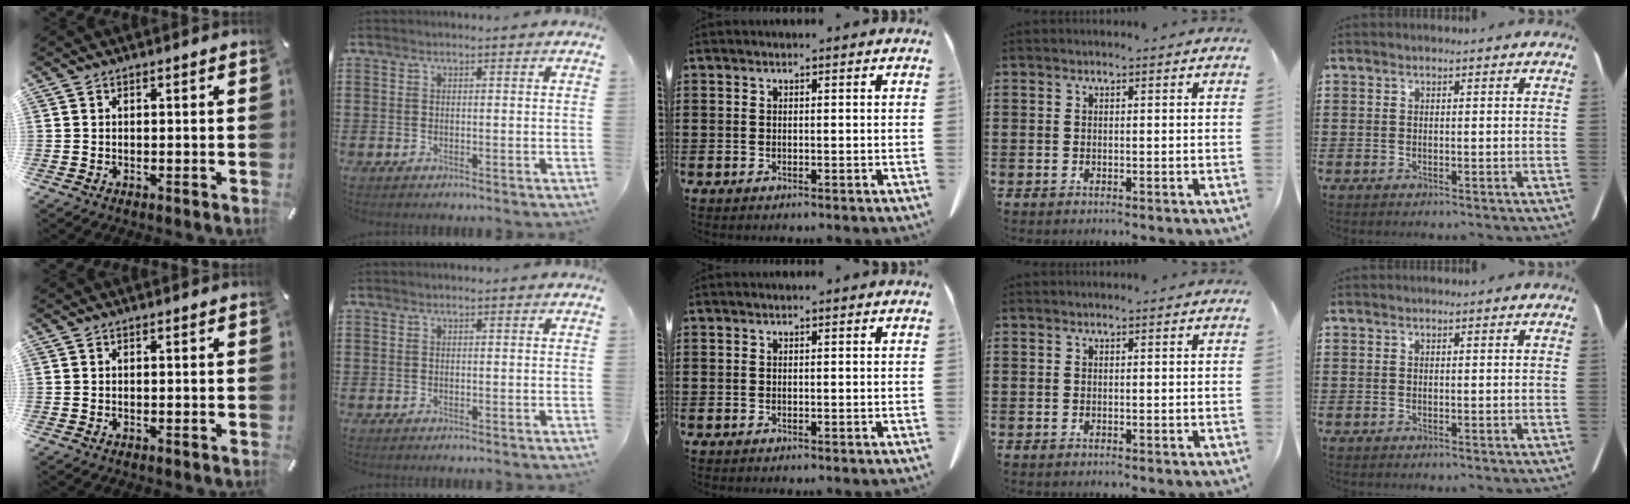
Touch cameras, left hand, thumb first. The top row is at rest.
{}